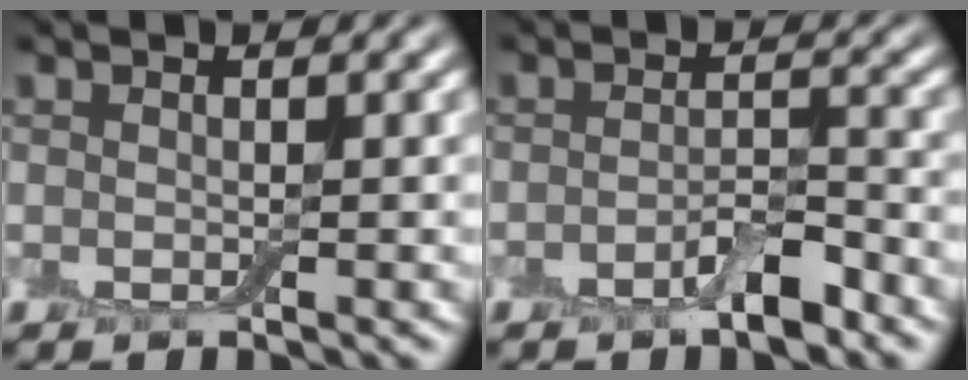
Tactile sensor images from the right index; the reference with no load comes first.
{"total": 2.9, "force": [-1.6, 1.1, 2.2], "torque": [-0.035, 0.007, -0.028]}